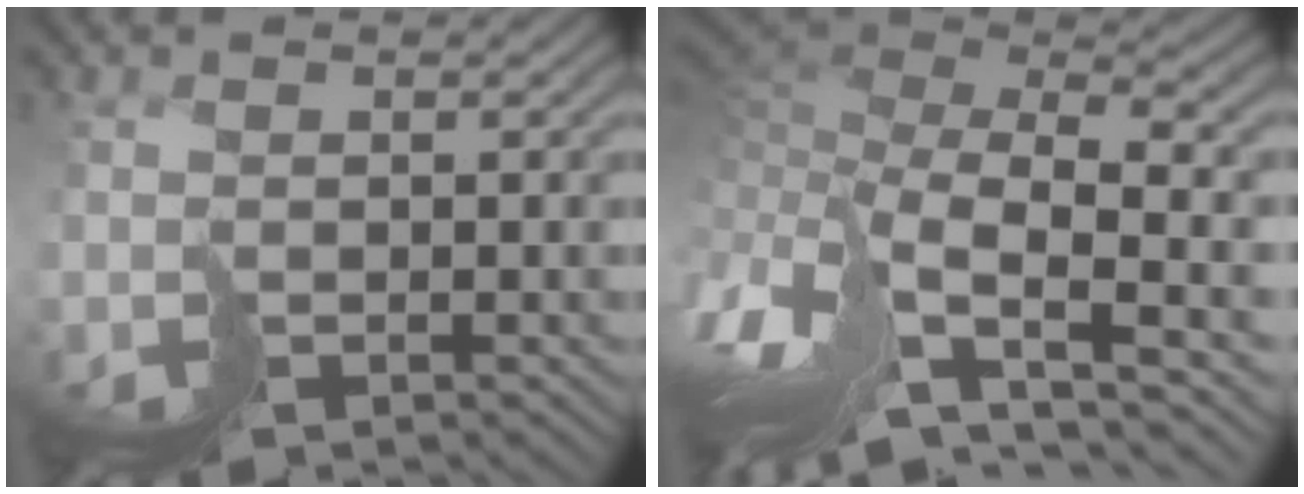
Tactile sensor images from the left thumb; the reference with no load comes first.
{"total": 15.6, "force": [-5.3, 6.3, 13.3], "torque": [-0.330, -0.019, -0.046]}